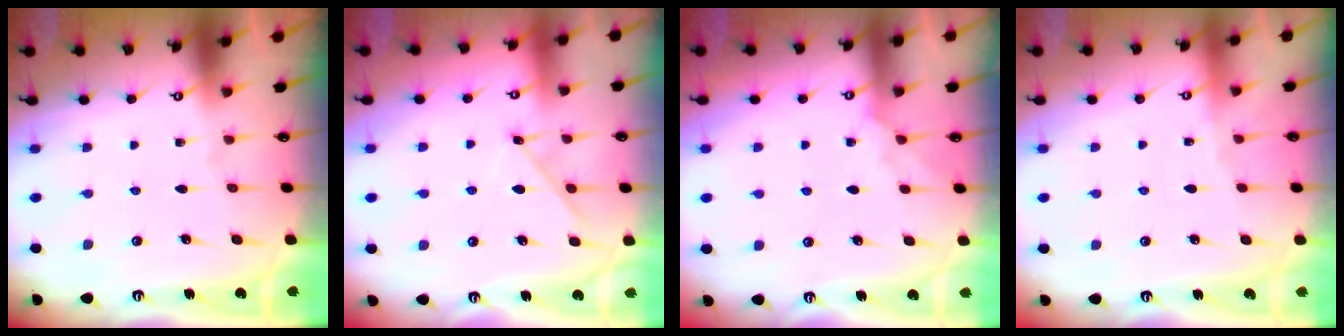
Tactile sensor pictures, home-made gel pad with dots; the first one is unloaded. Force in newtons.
{"total": 4.4, "press": 4.4, "slide": 0.7}
{"total": 3.8, "press": 3.7, "slide": 0.5}
{"total": 1.6, "press": 1.6, "slide": 0.4}